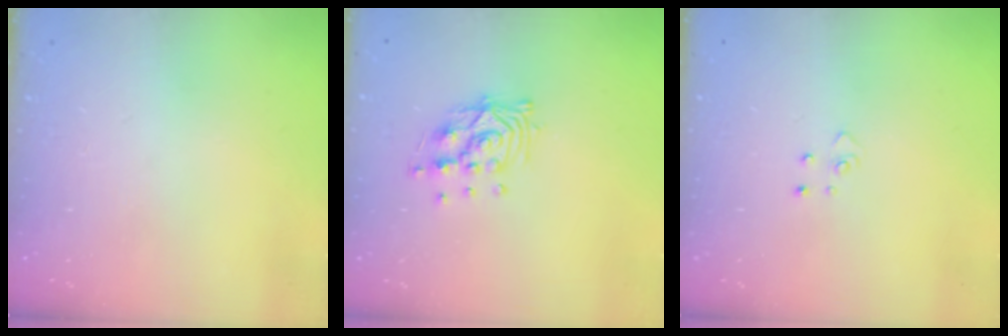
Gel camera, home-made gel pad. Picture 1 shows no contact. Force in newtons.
{"total": 10.6, "press": 10.6, "slide": 0.9}
{"total": 3.8, "press": 3.8, "slide": 0.4}